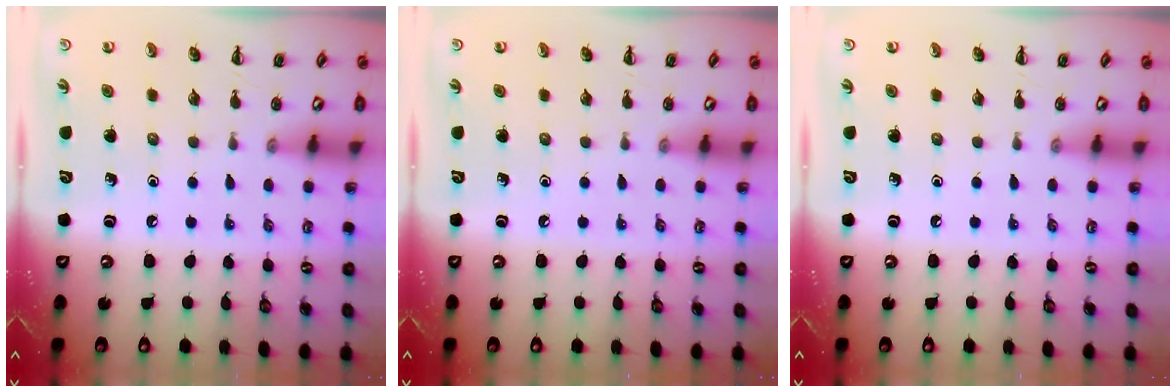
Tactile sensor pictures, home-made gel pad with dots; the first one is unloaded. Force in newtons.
{"total": 0.0}
{"total": 0.0}